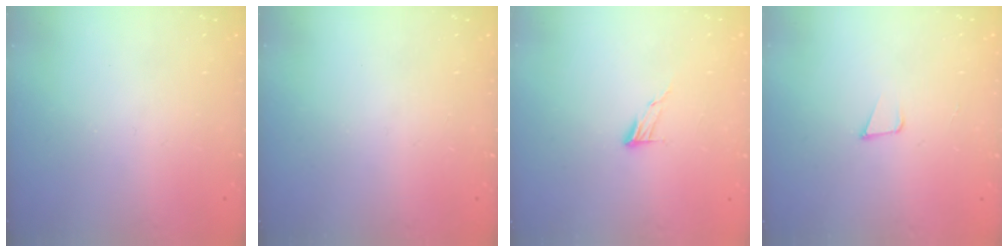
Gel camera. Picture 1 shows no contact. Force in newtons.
{"total": 0.0}
{"total": 6.1, "press": 6.1, "slide": 0.5}
{"total": 3.4, "press": 2.2, "slide": 2.6}